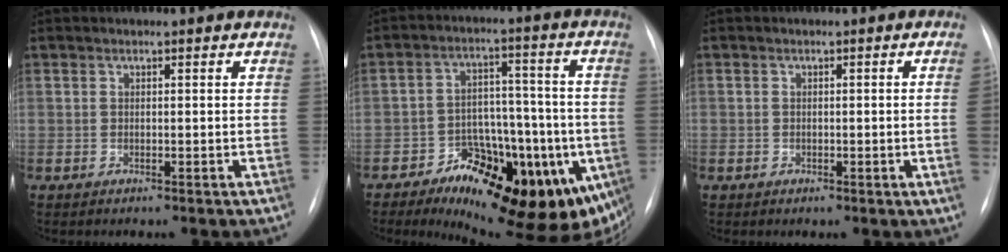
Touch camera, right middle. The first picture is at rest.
{"total": 20.1, "force": [-9.2, 8.3, 15.9], "torque": [-0.162, 0.022, -0.118]}
{"total": 2.0, "force": [-0.3, -0.2, 1.9], "torque": [-0.036, 0.001, -0.003]}